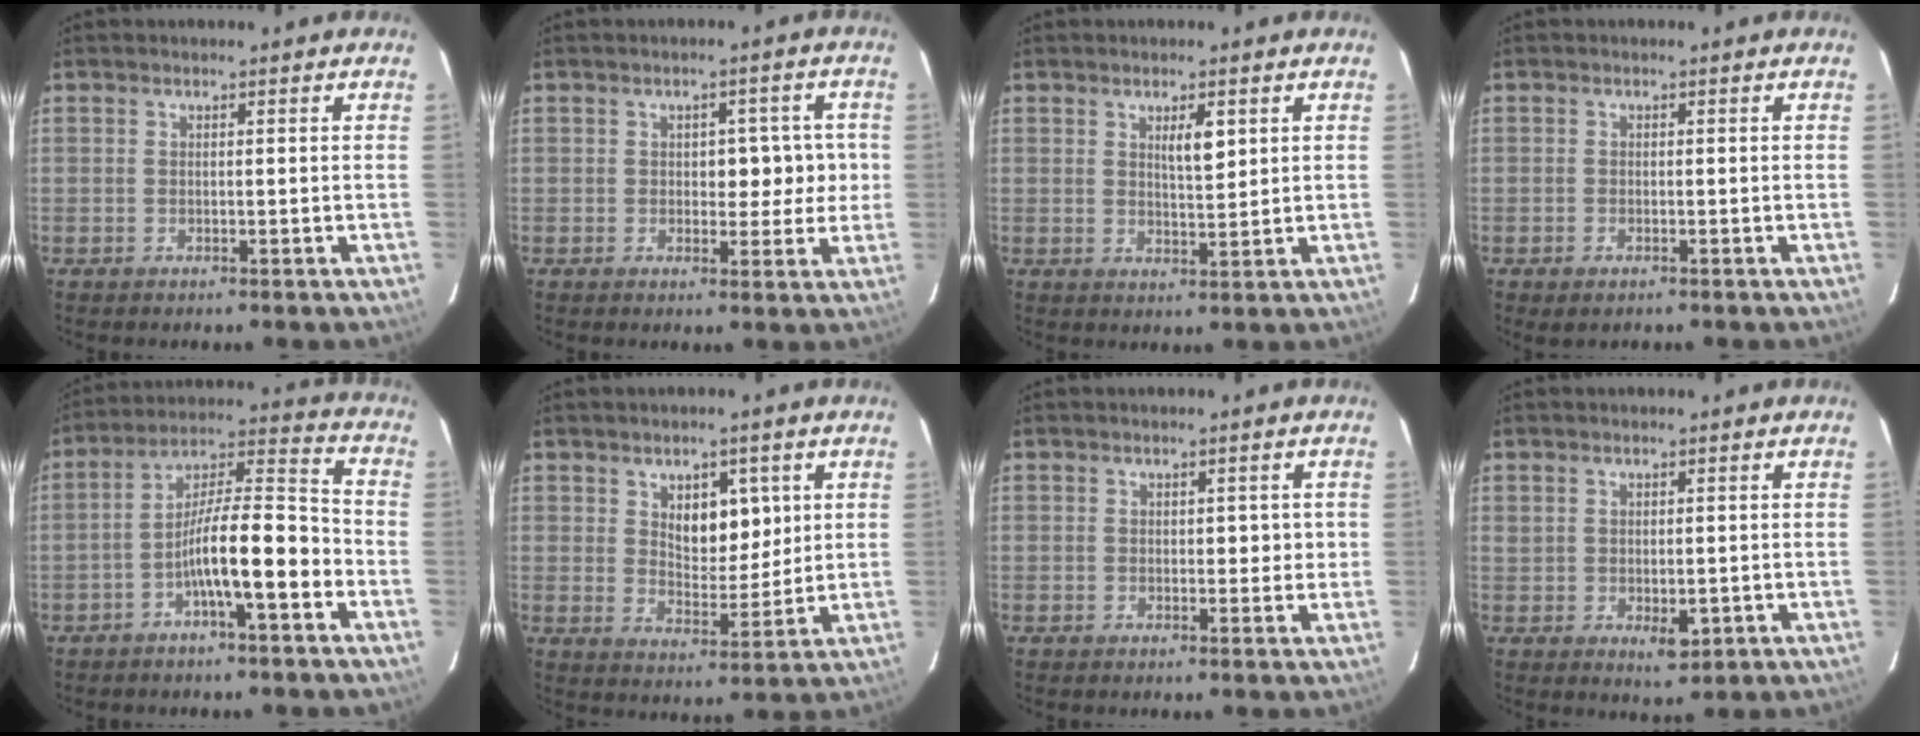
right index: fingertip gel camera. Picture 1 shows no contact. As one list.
[{"total": 5.6, "force": [0.4, 3.5, 4.3], "torque": [-0.036, 0.020, 0.009]}, {"total": 3.5, "force": [1.6, 0.8, 3.0], "torque": [-0.052, -0.002, 0.028]}, {"total": 1.5, "force": [-0.9, 0.7, 1.0], "torque": [-0.020, -0.001, -0.006]}, {"total": 12.1, "force": [-4.7, 1.7, 11.1], "torque": [-0.192, 0.025, -0.078]}, {"total": 7.1, "force": [2.6, 3.7, 5.5], "torque": [-0.082, 0.001, 0.050]}, {"total": 2.6, "force": [0.3, 1.6, 2.0], "torque": [-0.019, 0.009, 0.006]}, {"total": 3.5, "force": [-0.5, 1.9, 2.9], "torque": [-0.041, -0.008, 0.003]}]